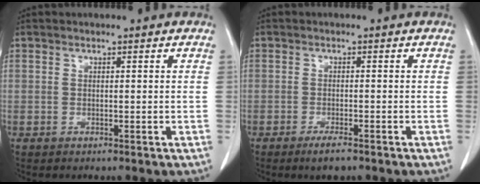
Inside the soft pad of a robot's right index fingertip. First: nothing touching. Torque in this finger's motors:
{"motor_torque": [0.05, -0.03, 0.23, 0.06]}